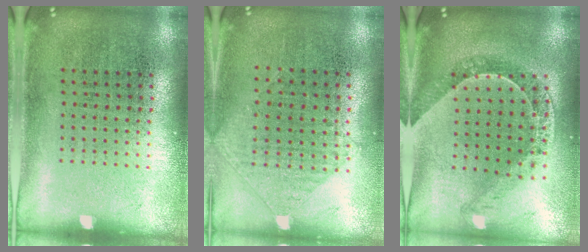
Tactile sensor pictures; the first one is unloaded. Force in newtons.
{"total": 0.9, "press": 0.8, "slide": 0.3}
{"total": 1.0, "press": 1.0, "slide": 0.3}